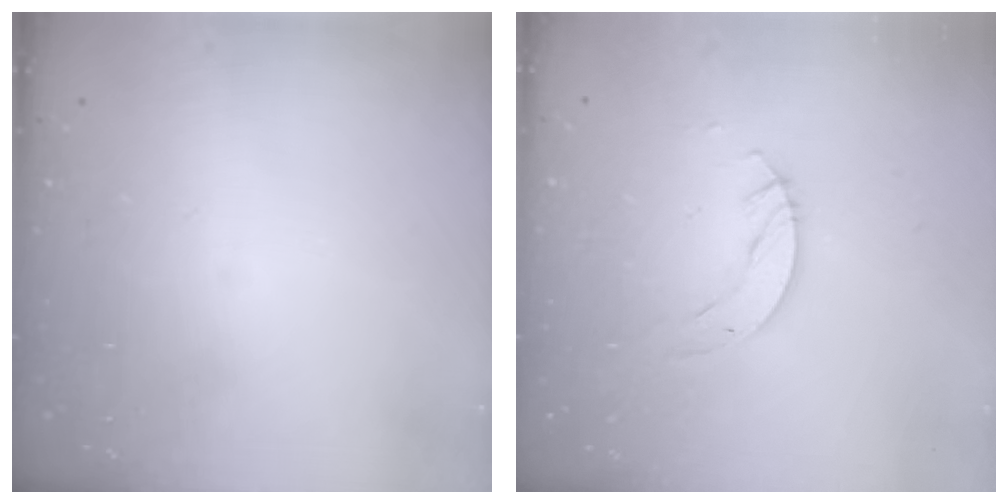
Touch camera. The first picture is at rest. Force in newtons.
{"total": 4.0, "press": 4.0, "slide": 0.3}